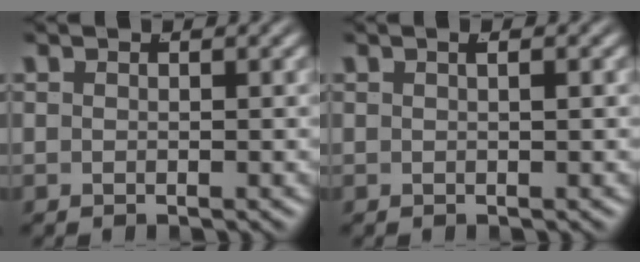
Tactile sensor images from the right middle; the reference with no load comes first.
{"total": 0.7, "force": [0.1, -0.3, 0.6], "torque": [-0.008, 0.005, 0.000]}